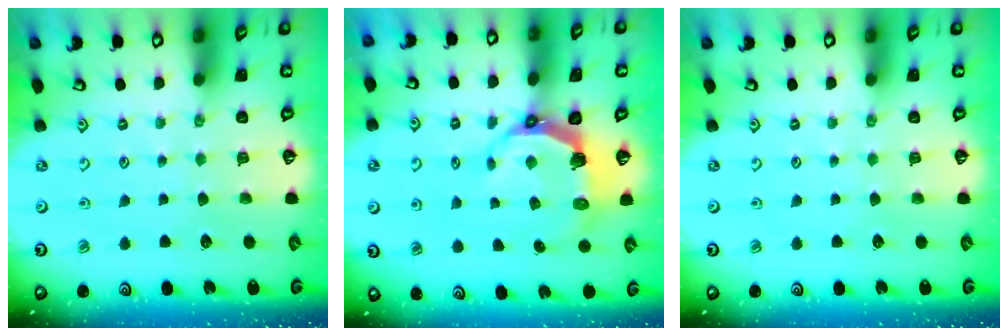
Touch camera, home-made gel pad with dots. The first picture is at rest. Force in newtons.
{"total": 7.6, "press": 6.0, "slide": 4.8}
{"total": 0.0}